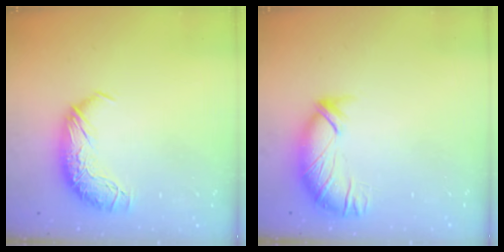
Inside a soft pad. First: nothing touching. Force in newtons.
{"total": 3.3, "press": 3.1, "slide": 1.2}